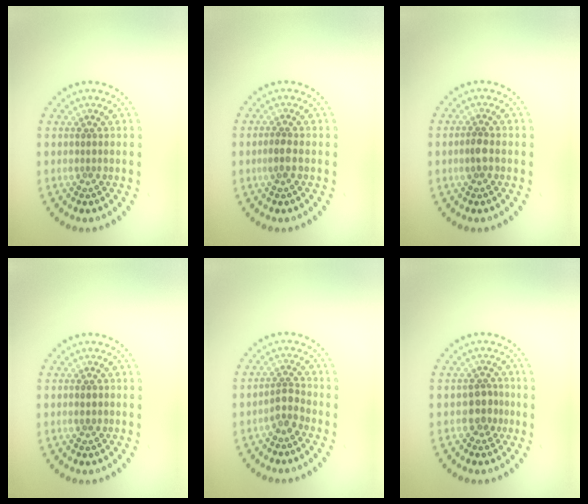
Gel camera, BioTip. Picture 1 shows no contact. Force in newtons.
{"total": 1.4, "press": 1.4, "slide": 0.4}
{"total": 1.6, "press": 1.6, "slide": 0.5}
{"total": 1.1, "press": 1.1, "slide": 0.1}
{"total": 1.8, "press": 1.5, "slide": 1.1}
{"total": 1.9, "press": 1.8, "slide": 0.8}